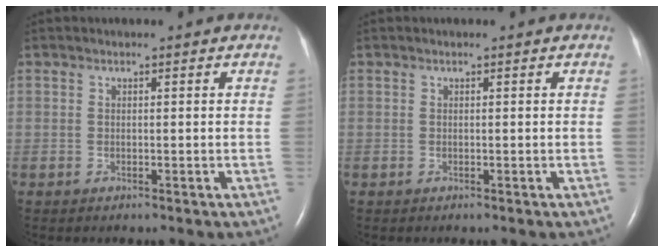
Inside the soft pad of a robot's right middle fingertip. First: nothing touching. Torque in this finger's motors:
{"motor_torque": [0.00, 0.00, -0.08, -0.08]}